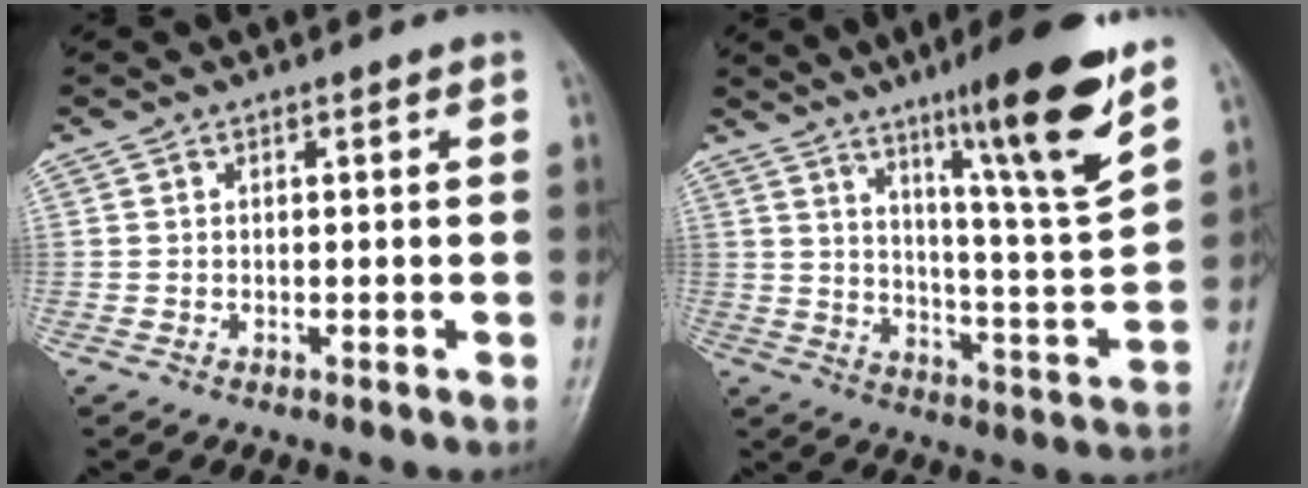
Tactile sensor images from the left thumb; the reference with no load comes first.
{"total": 17.9, "force": [11.1, 1.1, 14.0], "torque": [-0.195, -0.065, 0.175]}